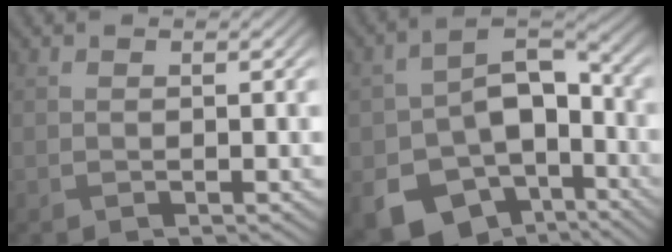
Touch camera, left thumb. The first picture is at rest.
{"total": 15.2, "force": [-6.1, 10.1, 9.6], "torque": [-0.185, -0.045, -0.088]}